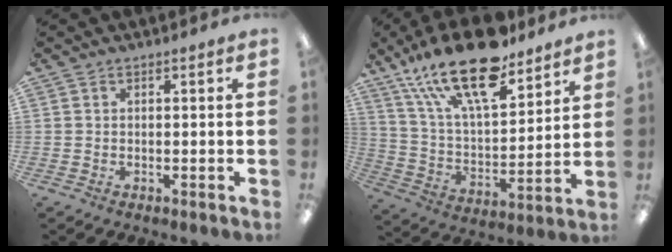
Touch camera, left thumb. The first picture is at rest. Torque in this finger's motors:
{"motor_torque": [0.56, 0.44, 1.58, -1.19, 0.15]}